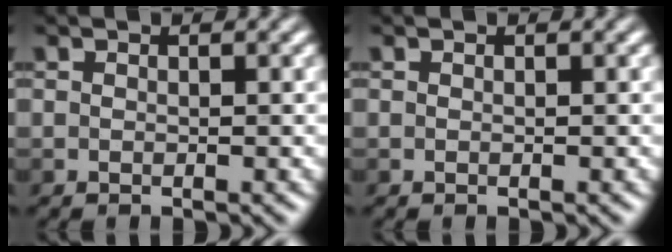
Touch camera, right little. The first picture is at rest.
{"total": 0.0}